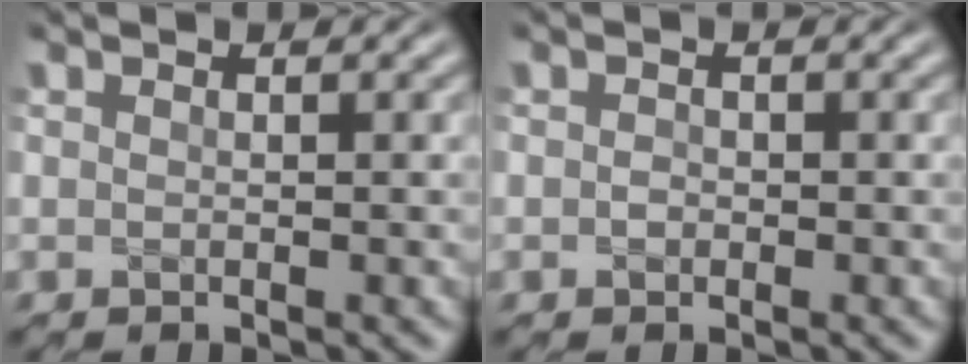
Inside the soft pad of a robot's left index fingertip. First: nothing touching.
{"total": 0.6, "force": [-0.2, 0.5, 0.2], "torque": [-0.002, 0.001, -0.006]}